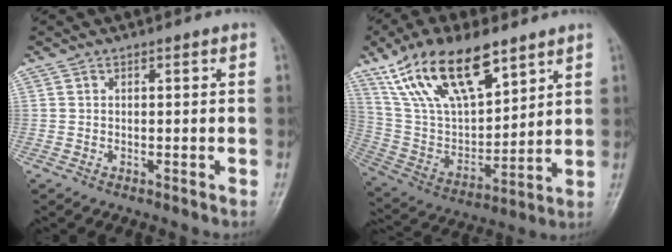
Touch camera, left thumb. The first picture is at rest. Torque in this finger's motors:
{"motor_torque": [0.50, 0.51, 1.39, -1.38, 0.43]}